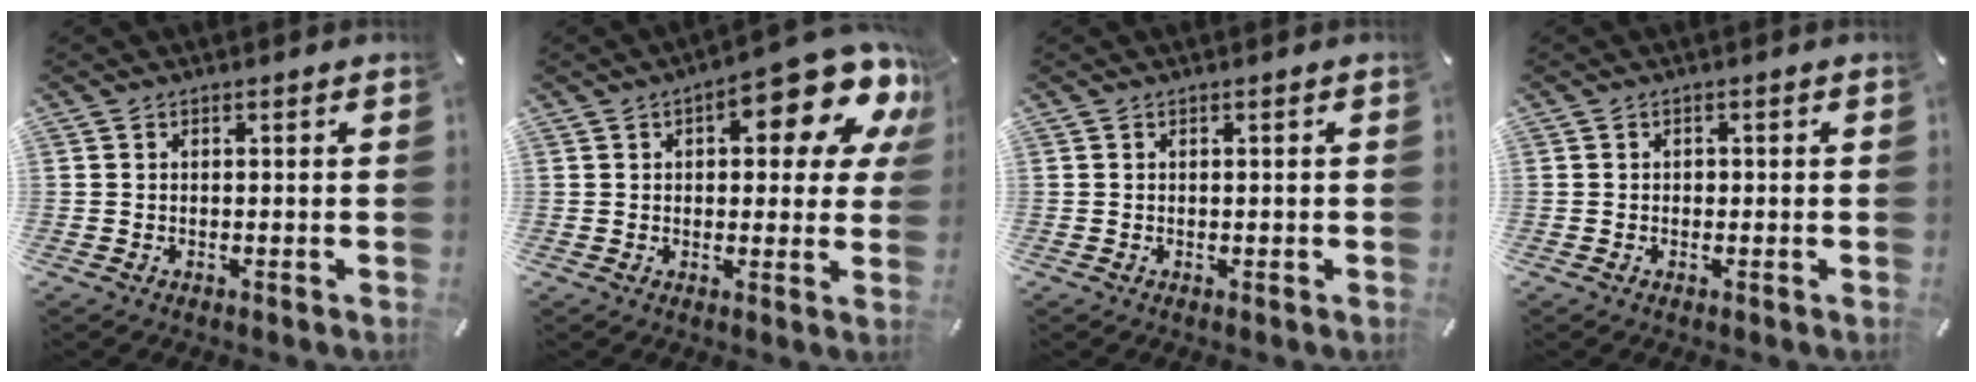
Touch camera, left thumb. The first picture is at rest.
{"total": 15.7, "force": [7.4, 6.3, 12.4], "torque": [-0.151, -0.049, 0.117]}
{"total": 0.0}
{"total": 0.9, "force": [-0.2, 0.8, 0.3], "torque": [-0.006, 0.004, -0.007]}